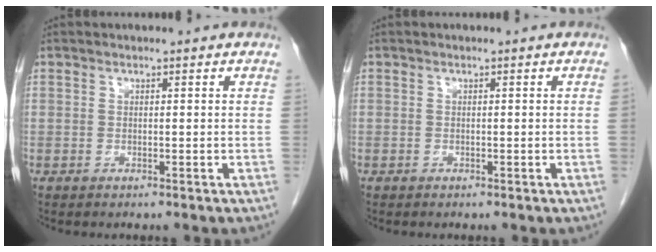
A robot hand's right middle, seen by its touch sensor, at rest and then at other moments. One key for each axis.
{"total": 0.0}